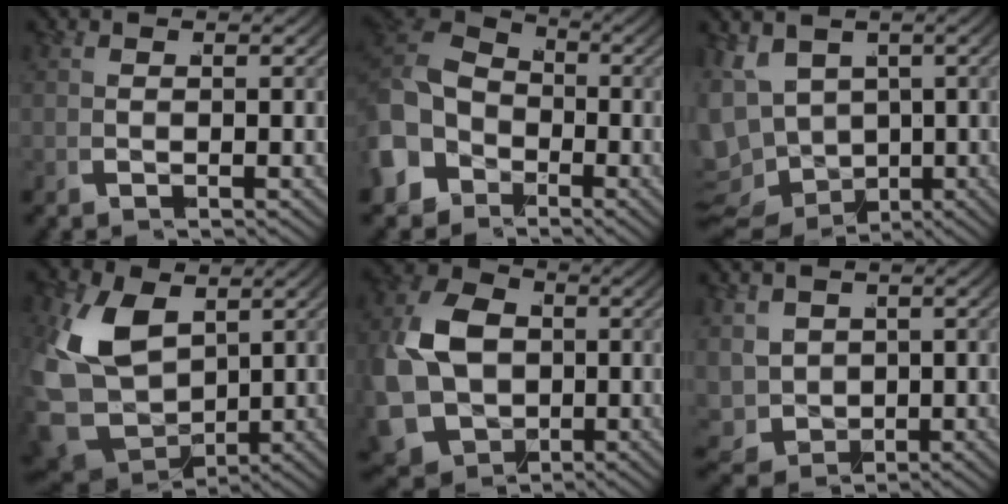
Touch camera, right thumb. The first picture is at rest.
{"total": 8.2, "force": [-0.3, 6.9, 4.5], "torque": [-0.114, -0.022, -0.004]}
{"total": 10.5, "force": [-1.6, 8.9, 5.3], "torque": [-0.131, -0.044, -0.017]}
{"total": 11.2, "force": [0.6, 8.3, 7.5], "torque": [-0.213, -0.049, 0.027]}
{"total": 13.8, "force": [-2.4, 11.5, 7.2], "torque": [-0.203, -0.063, -0.020]}
{"total": 4.6, "force": [-0.2, 3.9, 2.3], "torque": [-0.071, -0.042, 0.016]}